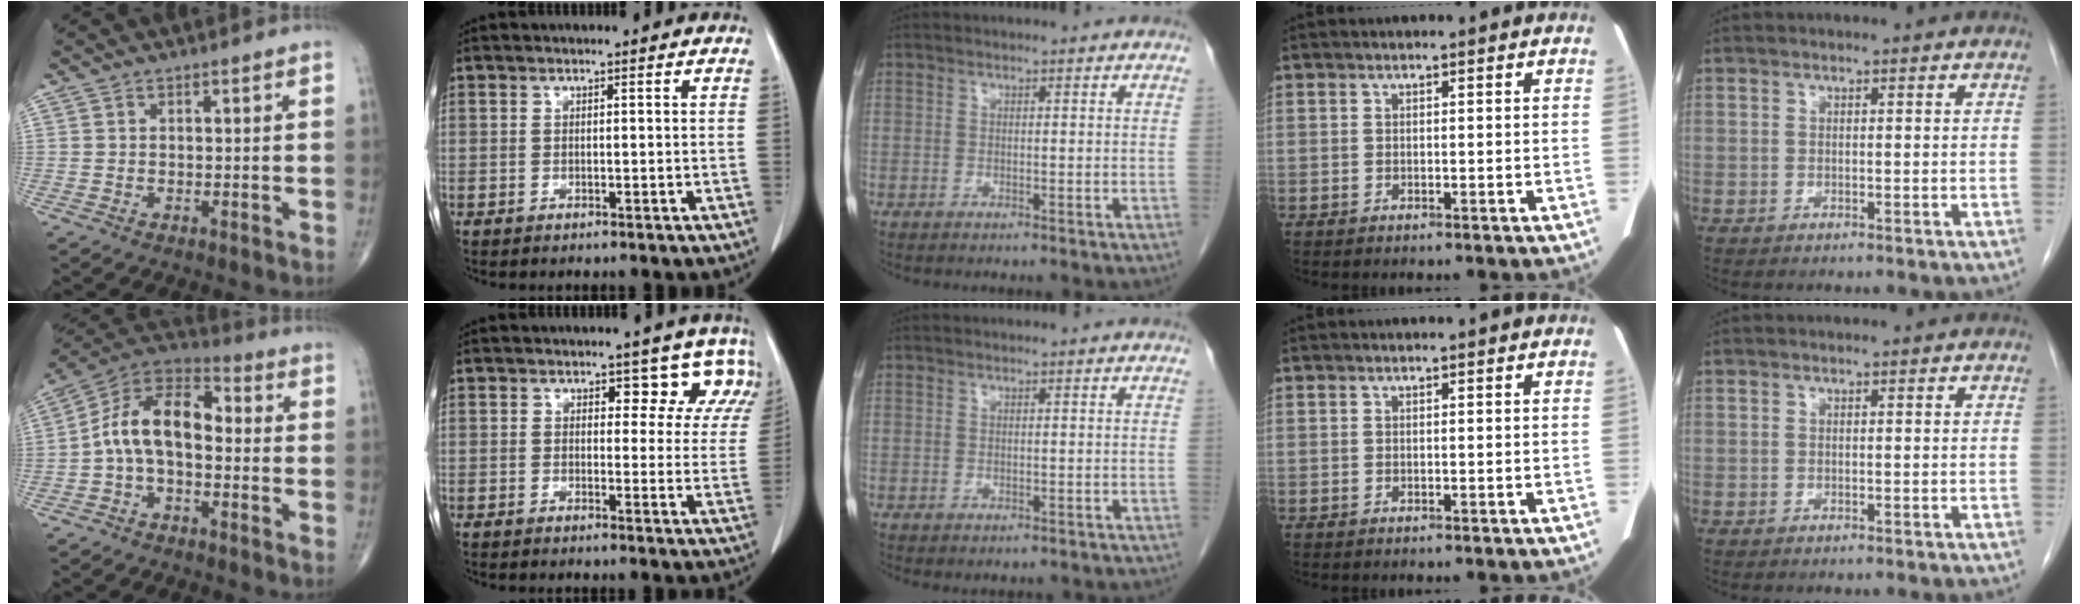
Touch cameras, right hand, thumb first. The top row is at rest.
{"thumb": {"total": 12.5, "force": [-1.1, 7.3, 10.1], "torque": [-0.165, 0.045, -0.035]}, "index": {"total": 7.0, "force": [5.1, 4.0, 2.8], "torque": [-0.005, -0.001, 0.035]}, "middle": {"total": 2.8, "force": [-2.3, 1.1, 1.1], "torque": [-0.010, -0.002, -0.024]}}